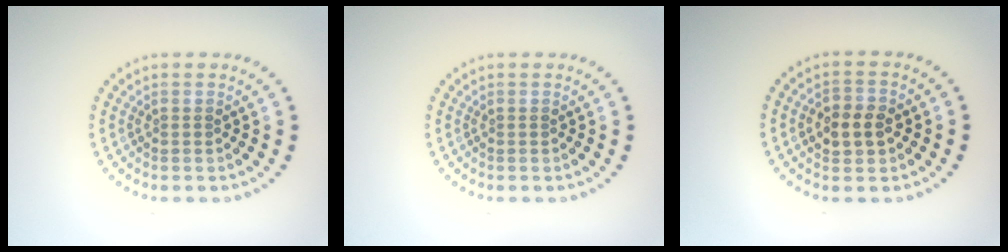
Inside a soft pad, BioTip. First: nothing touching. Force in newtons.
{"total": 0.0}
{"total": 2.9, "press": 2.8, "slide": 0.2}